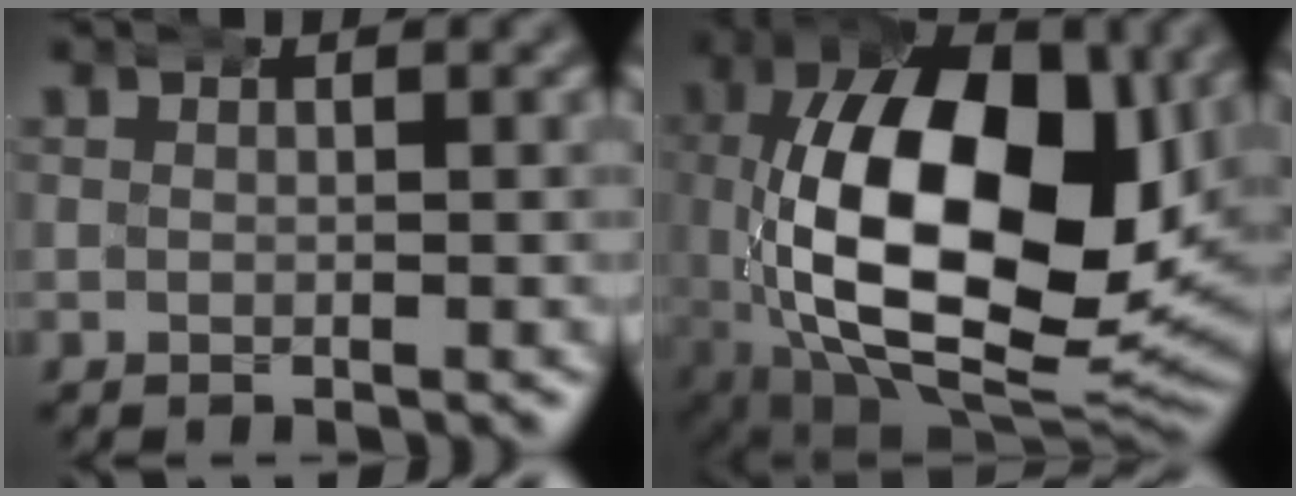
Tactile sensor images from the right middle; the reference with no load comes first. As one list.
[{"total": 21.1, "force": [-1.2, 12.4, 17.0], "torque": [-0.299, -0.057, 0.006]}]